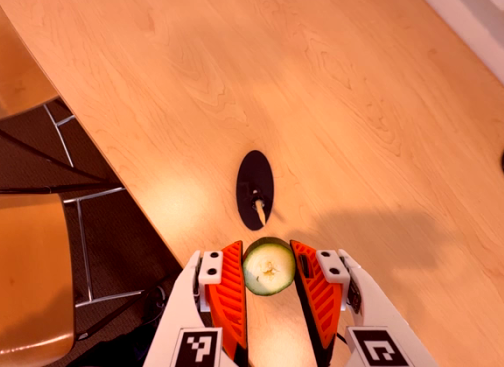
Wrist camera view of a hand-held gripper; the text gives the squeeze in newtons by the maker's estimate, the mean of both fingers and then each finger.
{"total": 9.9, "left": 10.6, "right": 9.3}